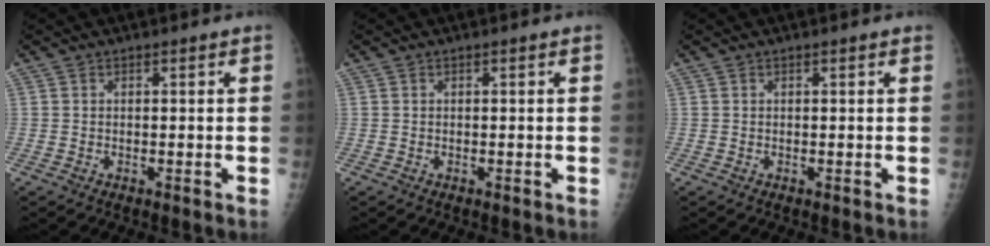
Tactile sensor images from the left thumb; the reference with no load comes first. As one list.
[{"total": 0.0}, {"total": 0.0}]